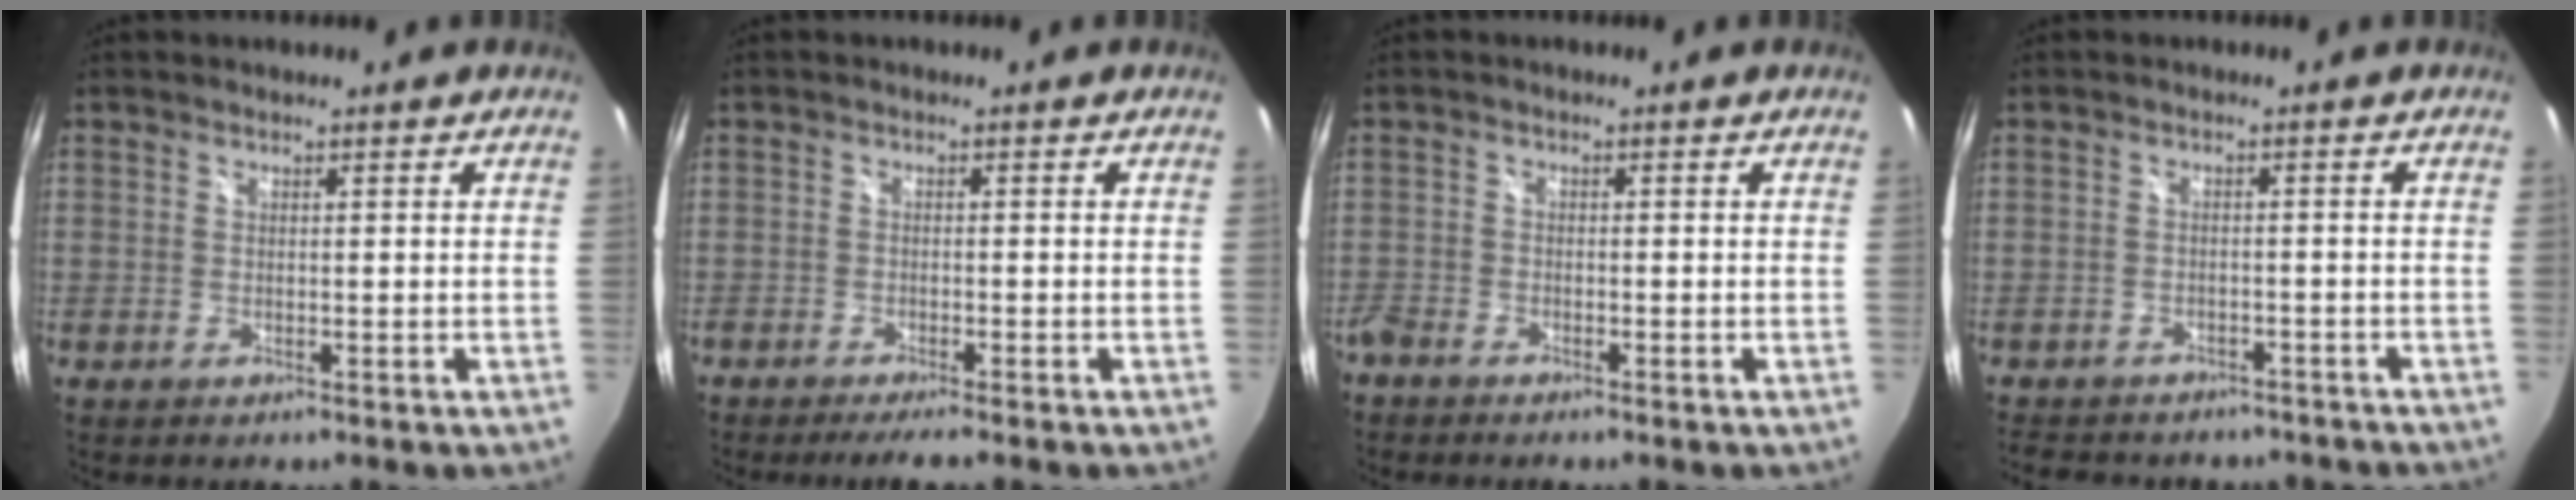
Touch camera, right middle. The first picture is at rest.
{"total": 3.4, "force": [-2.9, -0.2, 1.8], "torque": [-0.040, -0.012, -0.050]}
{"total": 2.8, "force": [-2.5, 0.8, 0.9], "torque": [-0.033, -0.008, -0.053]}
{"total": 11.9, "force": [-9.9, 5.0, 4.5], "torque": [-0.101, -0.009, -0.132]}